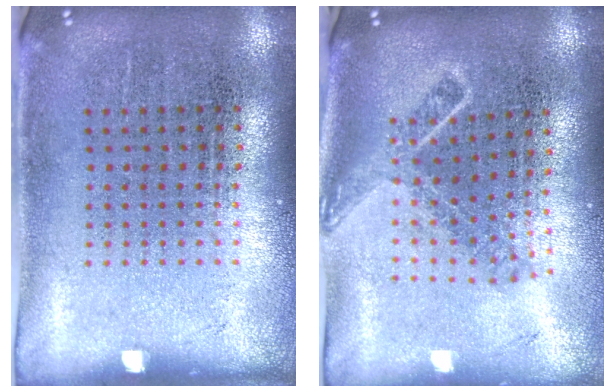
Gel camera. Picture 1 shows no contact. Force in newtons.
{"total": 1.6, "press": 1.2, "slide": 1.1}